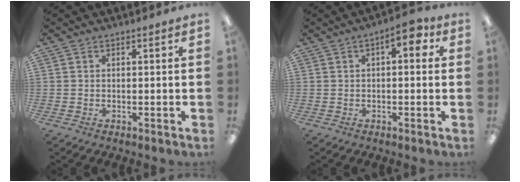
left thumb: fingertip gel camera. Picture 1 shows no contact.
{"total": 5.8, "force": [1.9, 2.4, 4.9], "torque": [-0.066, -0.002, 0.025]}